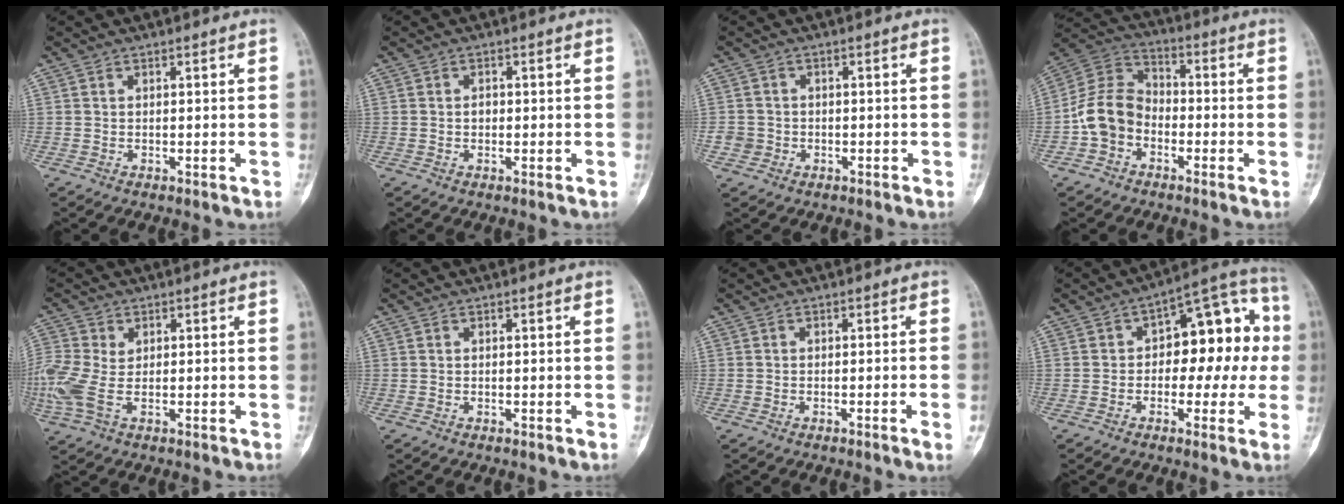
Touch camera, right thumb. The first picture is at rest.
{"total": 1.1, "force": [-0.1, 0.9, 0.7], "torque": [-0.006, 0.003, -0.003]}
{"total": 2.7, "force": [-0.9, 2.5, 0.2], "torque": [0.011, 0.011, -0.019]}
{"total": 10.4, "force": [-3.2, 8.0, 5.8], "torque": [-0.106, 0.042, -0.073]}
{"total": 8.9, "force": [0.0, 5.8, 6.8], "torque": [-0.192, 0.005, 0.002]}
{"total": 0.0}
{"total": 2.4, "force": [-1.0, -0.2, 2.2], "torque": [-0.037, 0.003, -0.014]}
{"total": 14.9, "force": [0.4, 8.5, 12.3], "torque": [-0.109, 0.046, -0.004]}